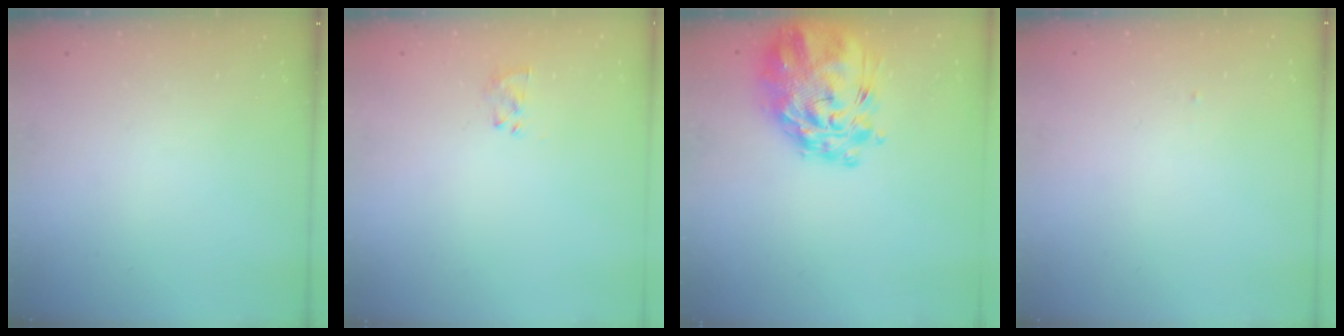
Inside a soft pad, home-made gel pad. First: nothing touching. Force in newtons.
{"total": 2.3, "press": 2.1, "slide": 0.9}
{"total": 12.6, "press": 11.7, "slide": 4.7}
{"total": 0.9, "press": 0.8, "slide": 0.3}